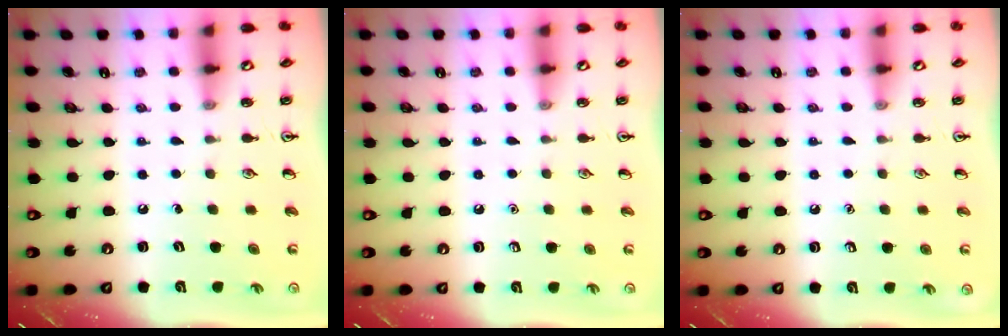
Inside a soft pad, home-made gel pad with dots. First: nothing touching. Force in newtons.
{"total": 0.0}
{"total": 0.0}